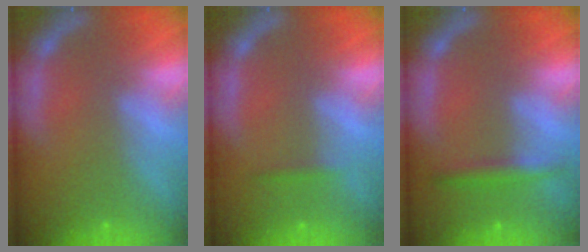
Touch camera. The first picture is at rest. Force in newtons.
{"total": 0.9}
{"total": 2.4}